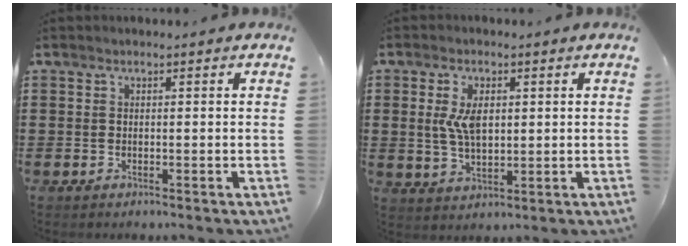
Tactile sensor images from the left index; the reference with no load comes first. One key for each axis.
{"total": 5.7, "fx": 1.2, "fy": 2.8, "fz": 4.8, "tx": -0.109, "ty": 0.007, "tz": 0.018}